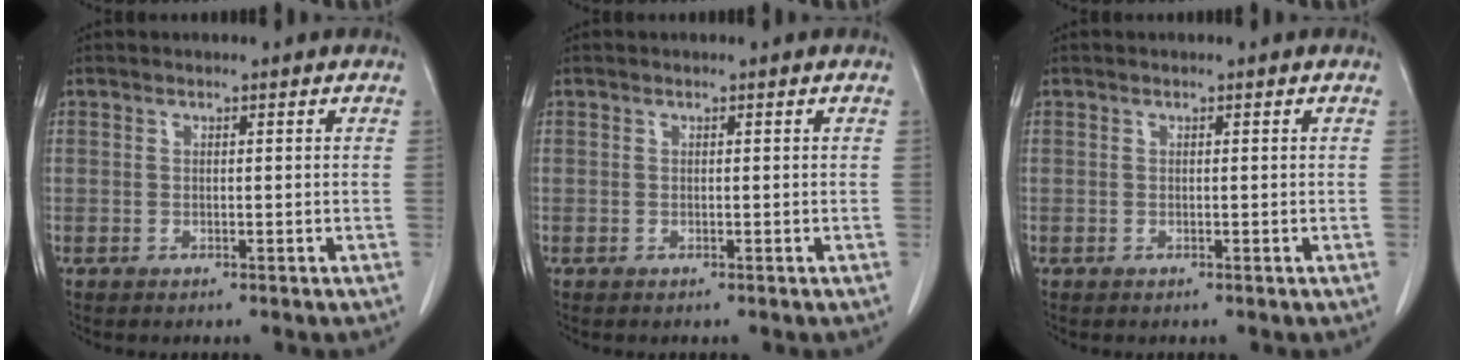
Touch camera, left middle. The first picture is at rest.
{"total": 0.0}
{"total": 0.0}